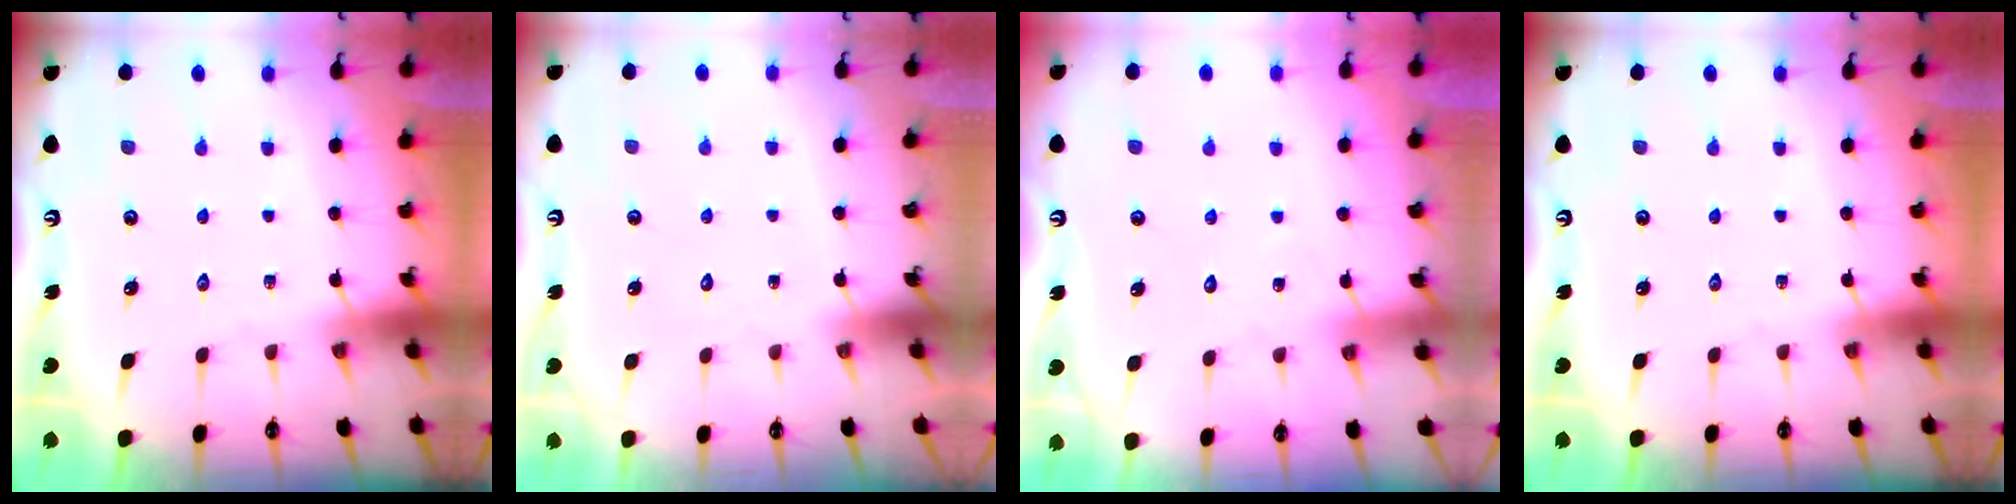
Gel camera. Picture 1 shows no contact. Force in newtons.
{"total": 1.6, "press": 1.6, "slide": 0.1}
{"total": 5.2, "press": 5.2, "slide": 0.6}
{"total": 0.0}